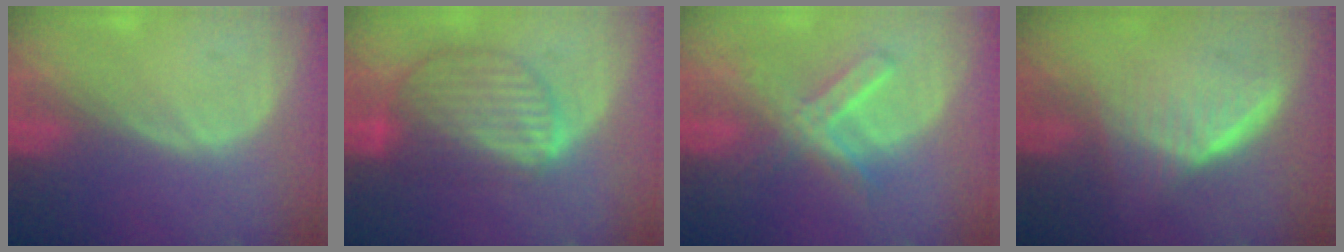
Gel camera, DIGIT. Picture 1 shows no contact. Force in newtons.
{"total": 8.8, "press": 7.8, "slide": 4.2}
{"total": 7.3, "press": 6.3, "slide": 3.7}
{"total": 6.5, "press": 6.0, "slide": 2.6}